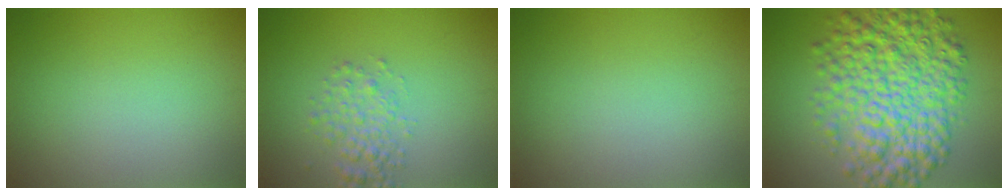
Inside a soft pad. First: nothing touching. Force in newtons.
{"total": 2.3, "press": 2.3, "slide": 0.1}
{"total": 0.0}
{"total": 9.4, "press": 9.4, "slide": 0.0}